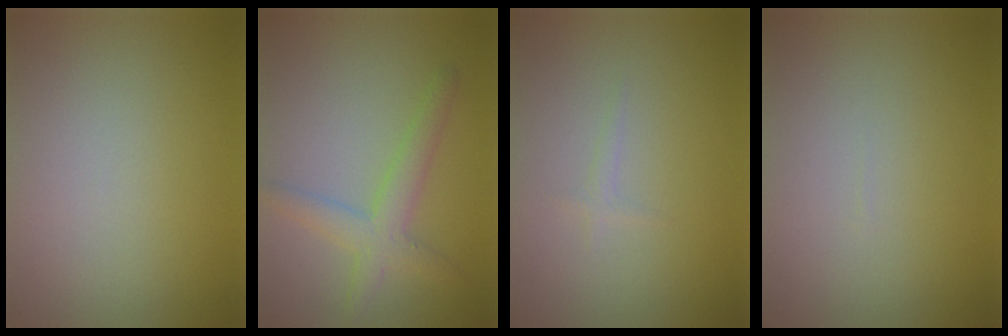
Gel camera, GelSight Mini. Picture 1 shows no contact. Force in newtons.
{"total": 3.1, "press": 3.1, "slide": 0.1}
{"total": 0.7, "press": 0.6, "slide": 0.1}
{"total": 0.0}